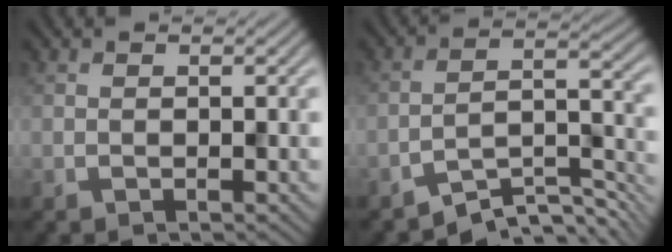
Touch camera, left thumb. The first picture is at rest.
{"total": 7.2, "force": [-6.0, 1.8, 3.6], "torque": [-0.057, 0.003, -0.108]}